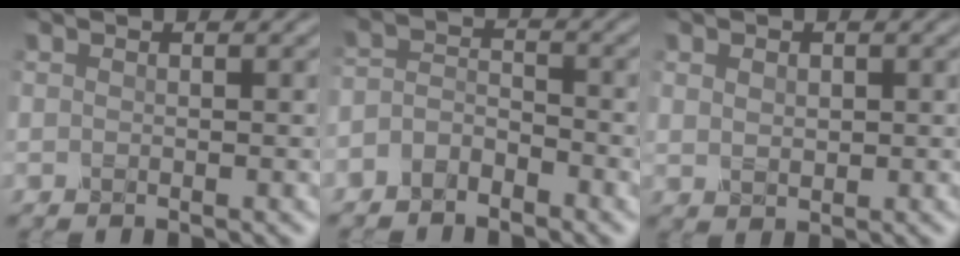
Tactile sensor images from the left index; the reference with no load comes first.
{"total": 2.3, "force": [-1.8, 1.1, 1.0], "torque": [-0.022, 0.006, -0.042]}
{"total": 1.4, "force": [0.5, 1.1, 0.8], "torque": [-0.016, -0.002, 0.012]}